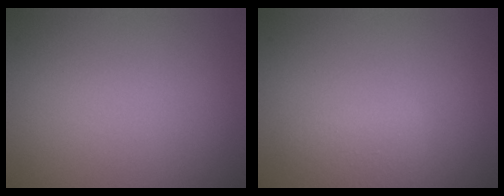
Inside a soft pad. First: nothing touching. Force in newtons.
{"total": 1.9, "press": 1.9, "slide": 0.0}